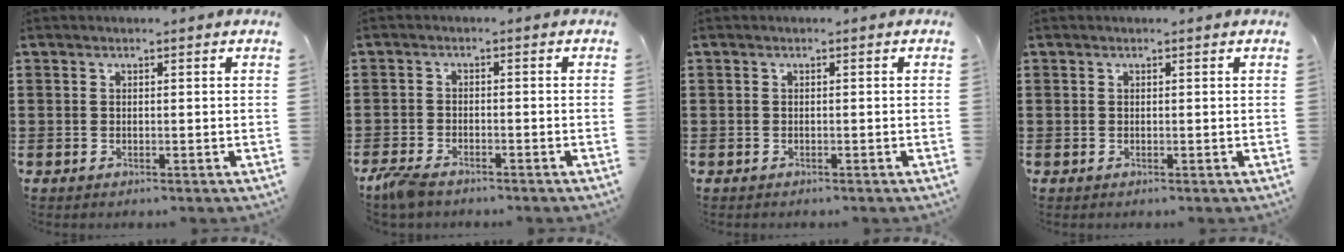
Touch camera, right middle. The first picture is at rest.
{"total": 3.0, "force": [-2.5, 0.9, 1.3], "torque": [-0.045, -0.004, -0.056]}
{"total": 0.0}
{"total": 0.0}